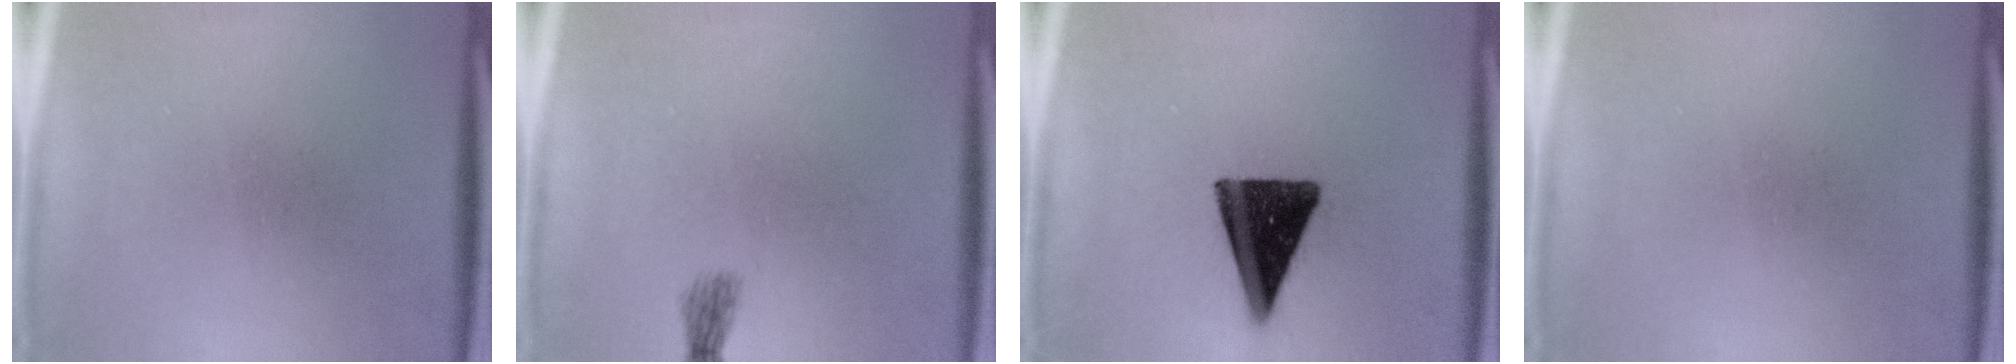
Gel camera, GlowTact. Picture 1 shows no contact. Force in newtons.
{"total": 1.4}
{"total": 14.3}
{"total": 0.0}